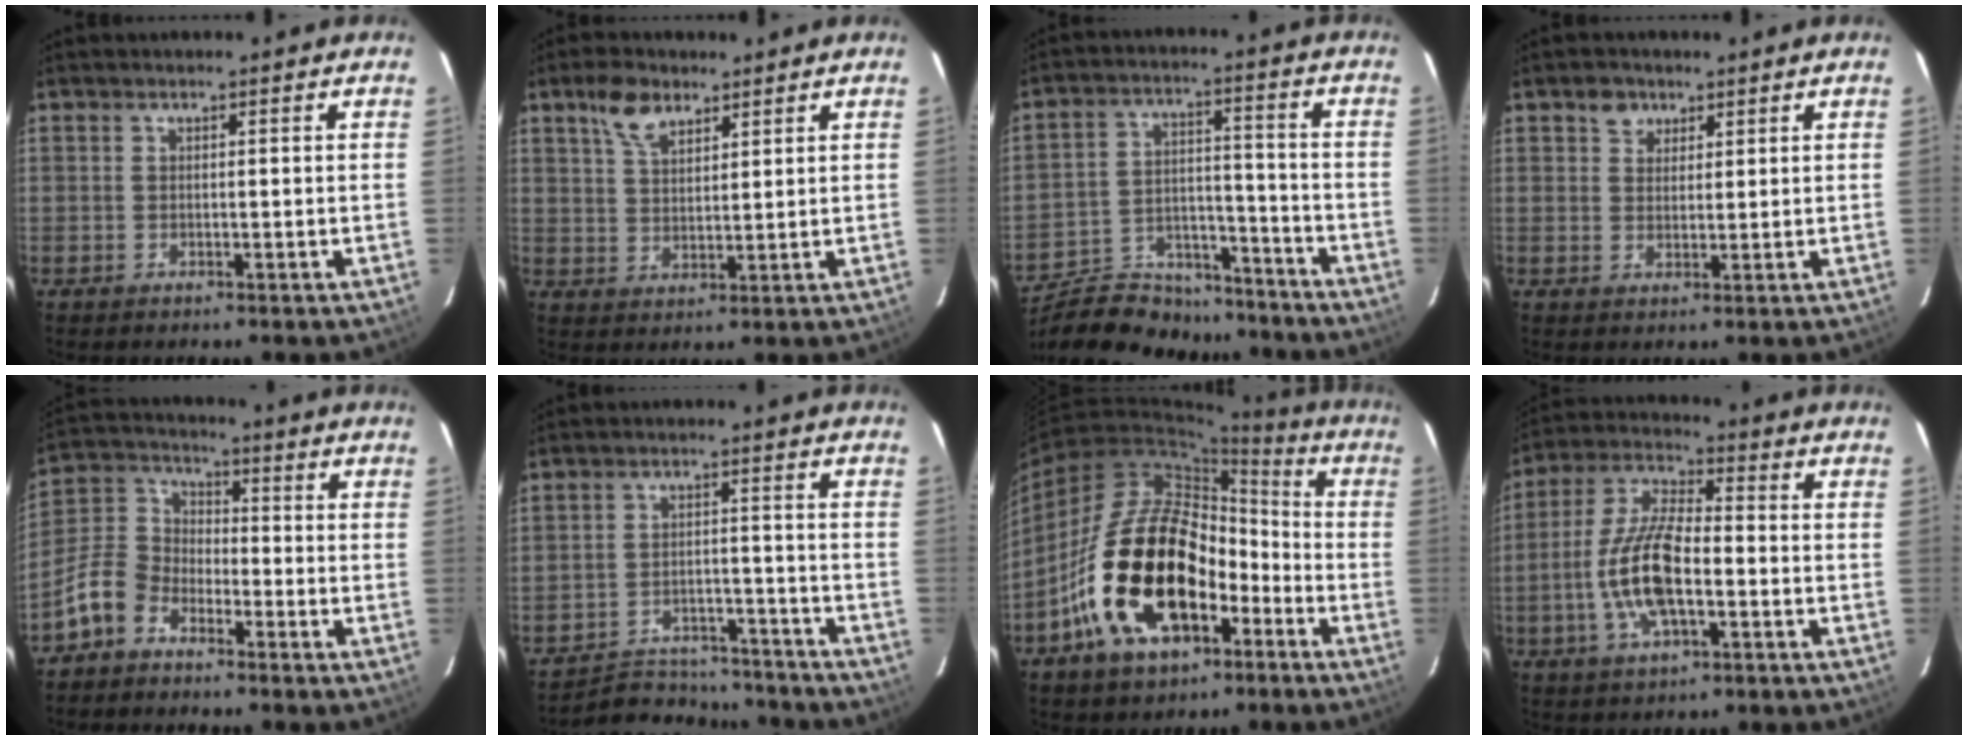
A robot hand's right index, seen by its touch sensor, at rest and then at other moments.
{"total": 6.3, "force": [4.0, 3.2, 3.6], "torque": [-0.063, 0.011, 0.076]}
{"total": 21.8, "force": [-19.0, 7.8, 7.4], "torque": [-0.156, 0.024, -0.283]}
{"total": 3.2, "force": [1.9, 2.5, 0.7], "torque": [-0.004, 0.009, 0.033]}
{"total": 9.5, "force": [-6.3, 6.0, 3.8], "torque": [-0.093, 0.033, -0.138]}
{"total": 15.3, "force": [-14.1, 4.8, 3.4], "torque": [-0.082, 0.018, -0.190]}
{"total": 21.5, "force": [-9.7, 12.0, 15.1], "torque": [-0.284, 0.011, -0.164]}
{"total": 13.3, "force": [-3.4, 5.0, 11.8], "torque": [-0.250, 0.002, -0.067]}